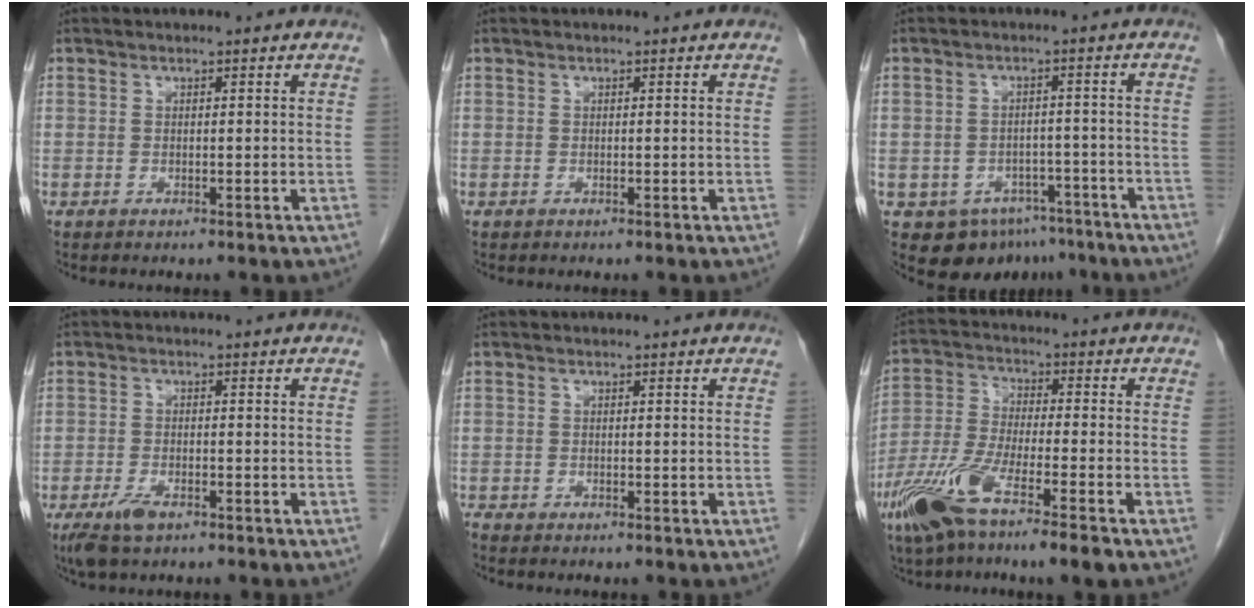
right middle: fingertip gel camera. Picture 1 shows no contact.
{"total": 0.0}
{"total": 7.8, "force": [-5.2, 5.3, 2.3], "torque": [-0.023, 0.014, -0.066]}
{"total": 4.1, "force": [-2.6, 1.4, 2.8], "torque": [-0.064, -0.006, -0.043]}
{"total": 0.5, "force": [-0.5, 0.0, 0.1], "torque": [-0.008, -0.003, -0.013]}
{"total": 11.6, "force": [-7.0, 1.1, 9.3], "torque": [-0.193, -0.023, -0.134]}